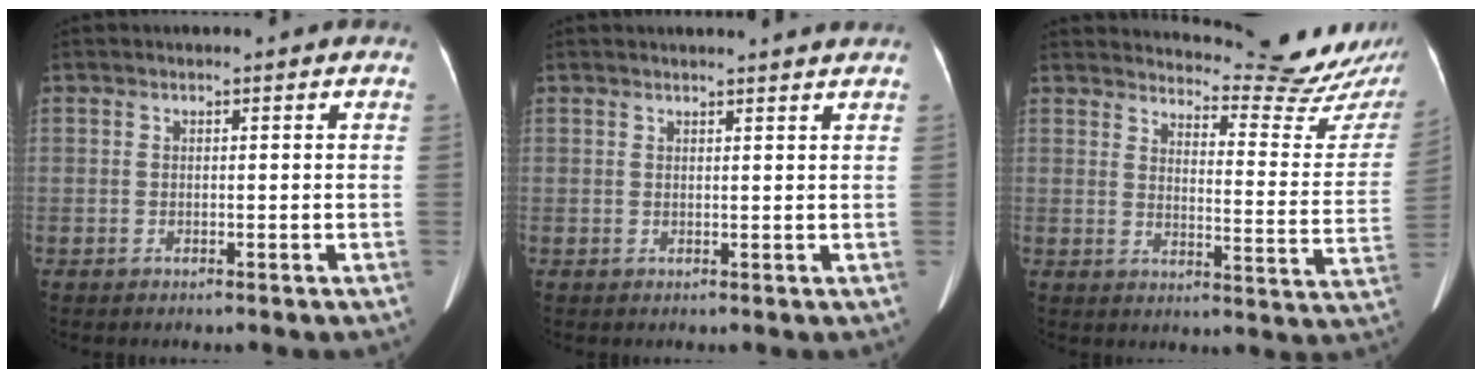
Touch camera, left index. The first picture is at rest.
{"total": 4.3, "force": [4.1, -0.4, 1.1], "torque": [-0.013, 0.006, 0.042]}
{"total": 16.7, "force": [16.4, 0.5, 3.4], "torque": [-0.037, -0.102, 0.185]}